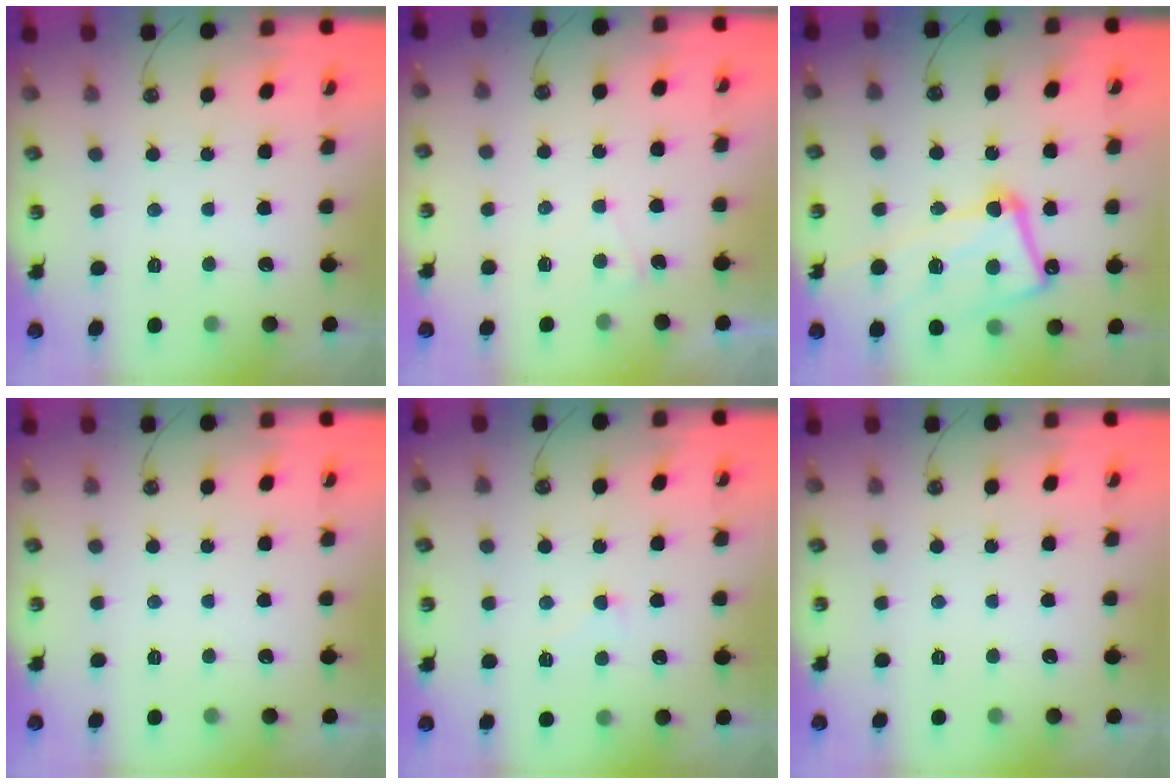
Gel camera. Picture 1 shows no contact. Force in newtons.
{"total": 2.6, "press": 2.6, "slide": 0.1}
{"total": 17.5, "press": 17.4, "slide": 1.5}
{"total": 0.0}
{"total": 3.4, "press": 3.3, "slide": 0.6}
{"total": 0.0}